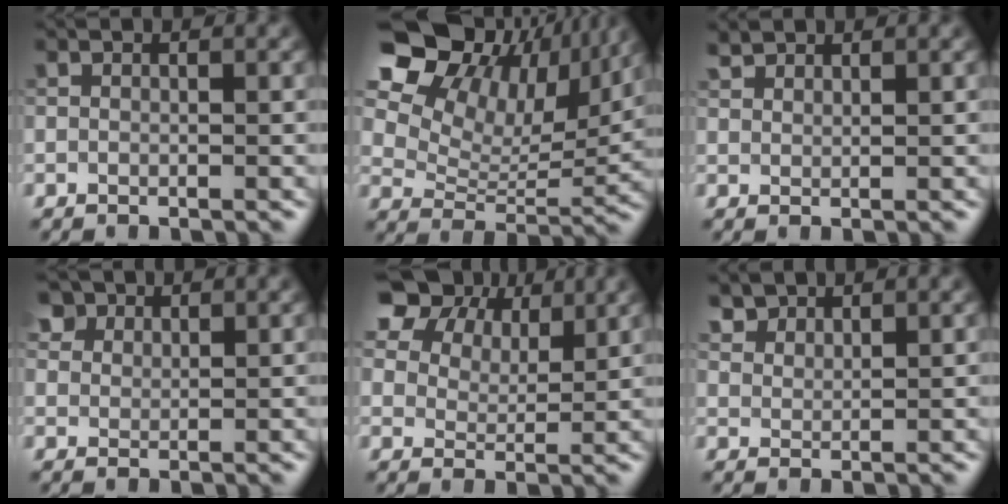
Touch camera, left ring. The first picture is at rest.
{"total": 16.9, "force": [10.8, 9.1, 9.2], "torque": [-0.185, 0.059, 0.170]}
{"total": 1.8, "force": [1.6, 0.6, 0.5], "torque": [-0.016, 0.007, 0.035]}
{"total": 3.8, "force": [2.7, 2.3, 1.5], "torque": [-0.044, -0.002, 0.055]}
{"total": 10.8, "force": [7.6, 5.7, 5.2], "torque": [-0.127, 0.015, 0.139]}
{"total": 2.9, "force": [2.6, 1.2, 0.7], "torque": [-0.027, -0.012, 0.063]}